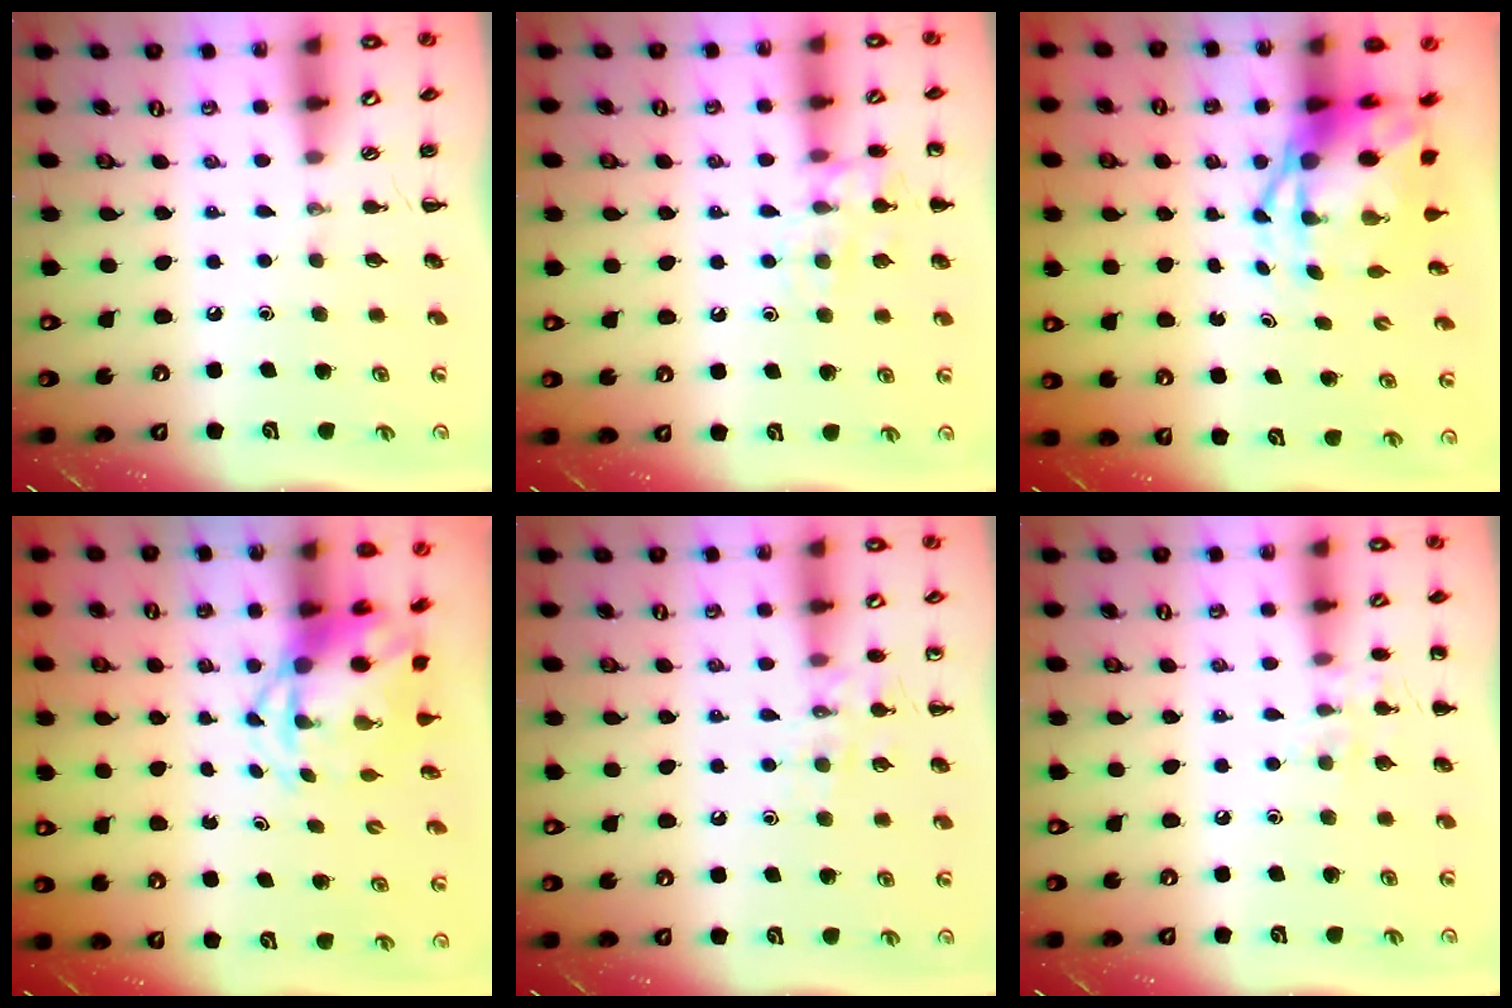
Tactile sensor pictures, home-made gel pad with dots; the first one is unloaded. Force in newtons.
{"total": 10.9, "press": 10.9, "slide": 0.8}
{"total": 7.0, "press": 6.8, "slide": 1.9}
{"total": 4.5, "press": 4.4, "slide": 1.1}
{"total": 8.6, "press": 8.5, "slide": 1.3}
{"total": 7.7, "press": 7.4, "slide": 1.9}